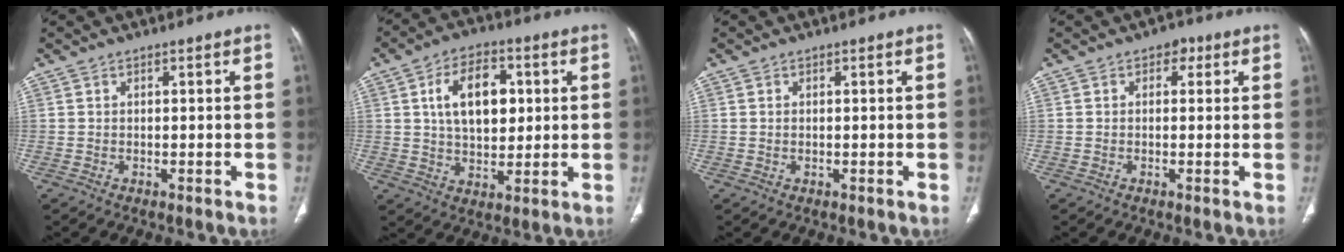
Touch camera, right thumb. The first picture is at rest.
{"total": 12.3, "force": [2.7, 7.6, 9.3], "torque": [-0.127, 0.002, 0.044]}
{"total": 0.6, "force": [0.0, 0.3, 0.5], "torque": [-0.014, 0.002, 0.002]}
{"total": 2.3, "force": [0.8, 1.7, 1.3], "torque": [0.005, 0.003, 0.003]}